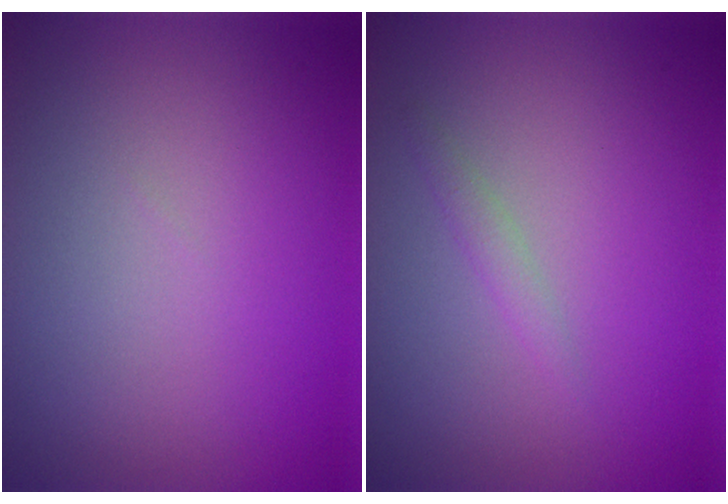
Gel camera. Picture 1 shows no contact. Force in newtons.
{"total": 0.9, "press": 0.8, "slide": 0.0}